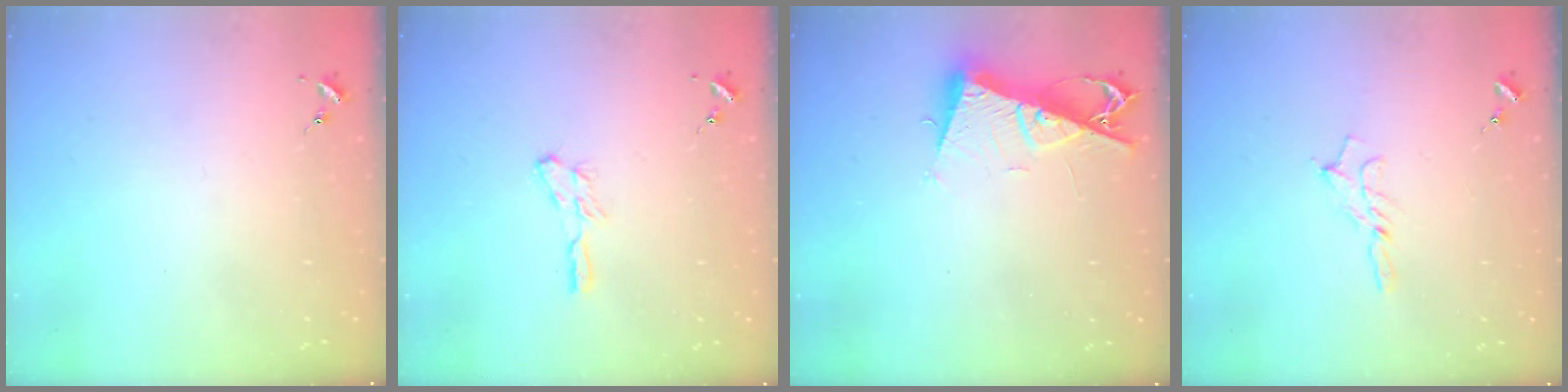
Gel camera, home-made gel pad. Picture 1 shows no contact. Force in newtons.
{"total": 4.7, "press": 4.7, "slide": 0.7}
{"total": 10.0, "press": 10.0, "slide": 0.8}
{"total": 6.2, "press": 6.2, "slide": 0.6}